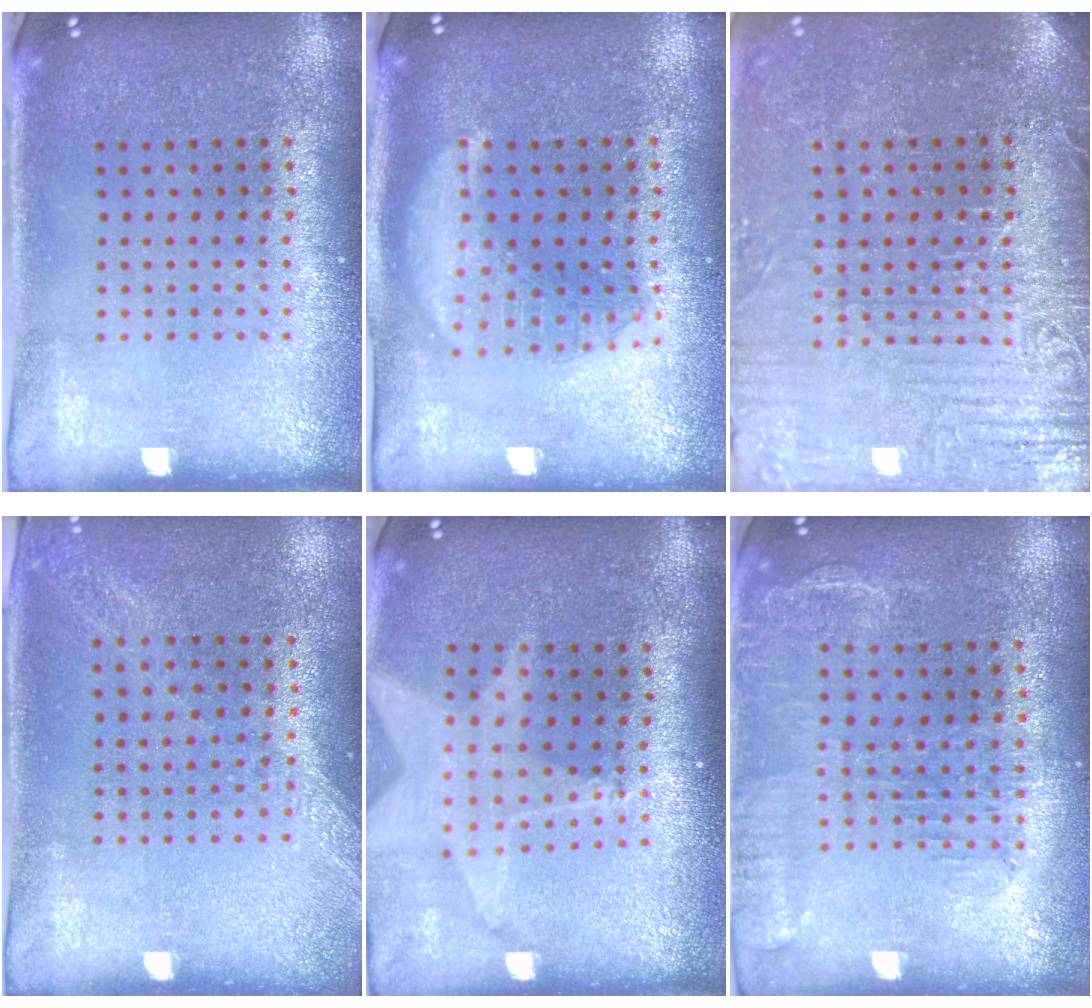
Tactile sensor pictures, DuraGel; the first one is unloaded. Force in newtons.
{"total": 3.0, "press": 3.0, "slide": 0.4}
{"total": 3.8, "press": 3.6, "slide": 1.3}
{"total": 1.2, "press": 1.2, "slide": 0.4}
{"total": 2.0, "press": 1.6, "slide": 1.2}
{"total": 1.7, "press": 1.4, "slide": 0.8}